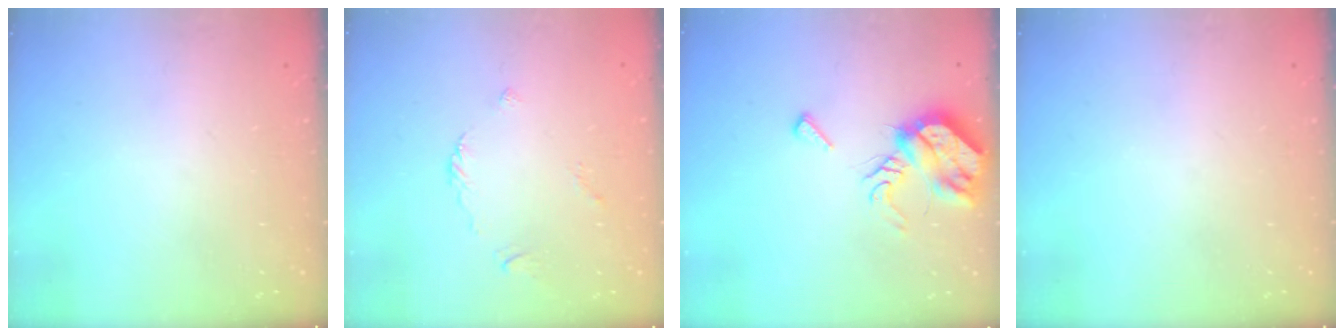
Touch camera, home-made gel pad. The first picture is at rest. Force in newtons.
{"total": 2.2, "press": 2.2, "slide": 0.6}
{"total": 9.3, "press": 9.3, "slide": 0.7}
{"total": 0.0}